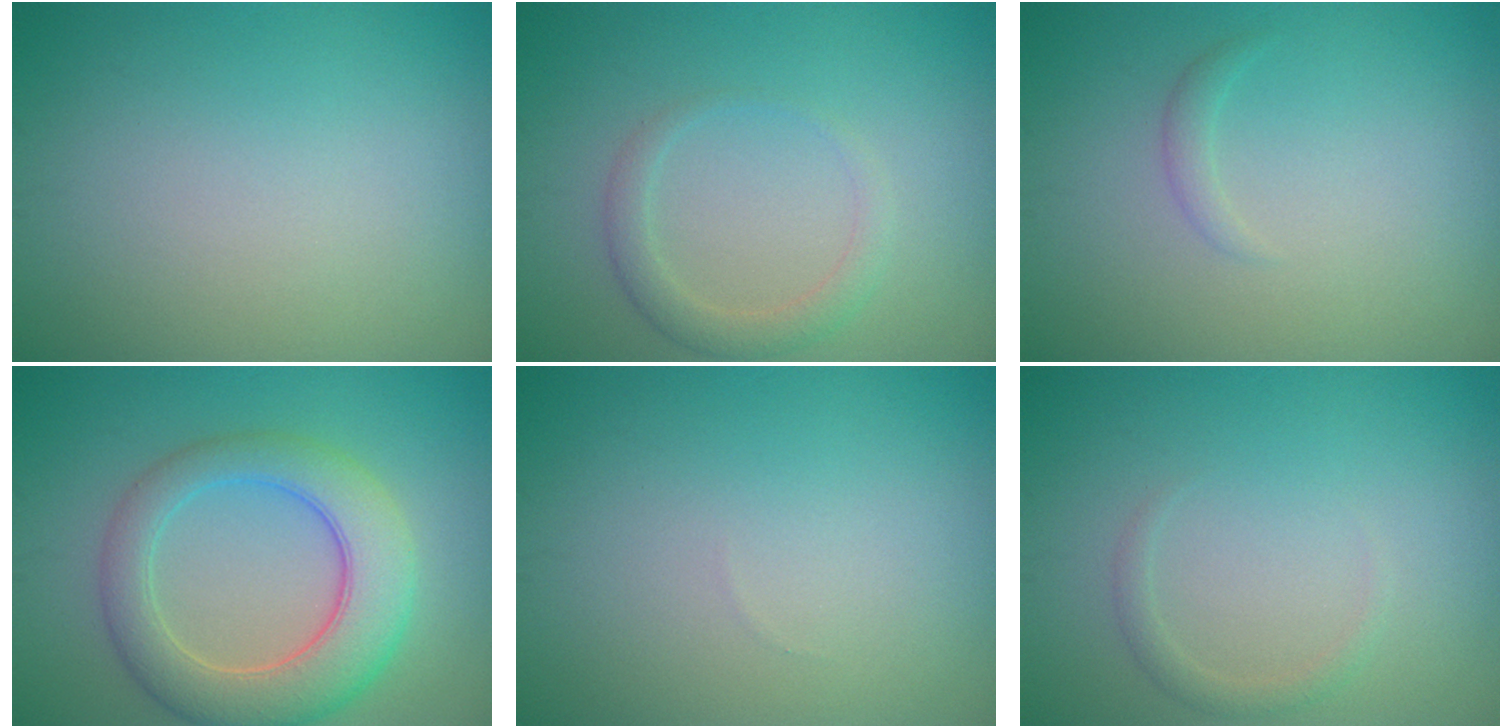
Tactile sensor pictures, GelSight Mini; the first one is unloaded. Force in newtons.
{"total": 2.0, "press": 2.0, "slide": 0.2}
{"total": 0.9, "press": 0.9, "slide": 0.0}
{"total": 6.8, "press": 6.8, "slide": 0.3}
{"total": 0.0}
{"total": 1.1, "press": 1.1, "slide": 0.1}